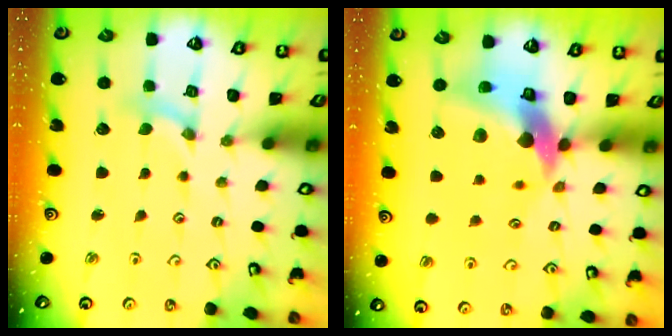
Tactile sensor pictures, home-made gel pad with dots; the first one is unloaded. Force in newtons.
{"total": 13.7, "press": 13.6, "slide": 1.9}